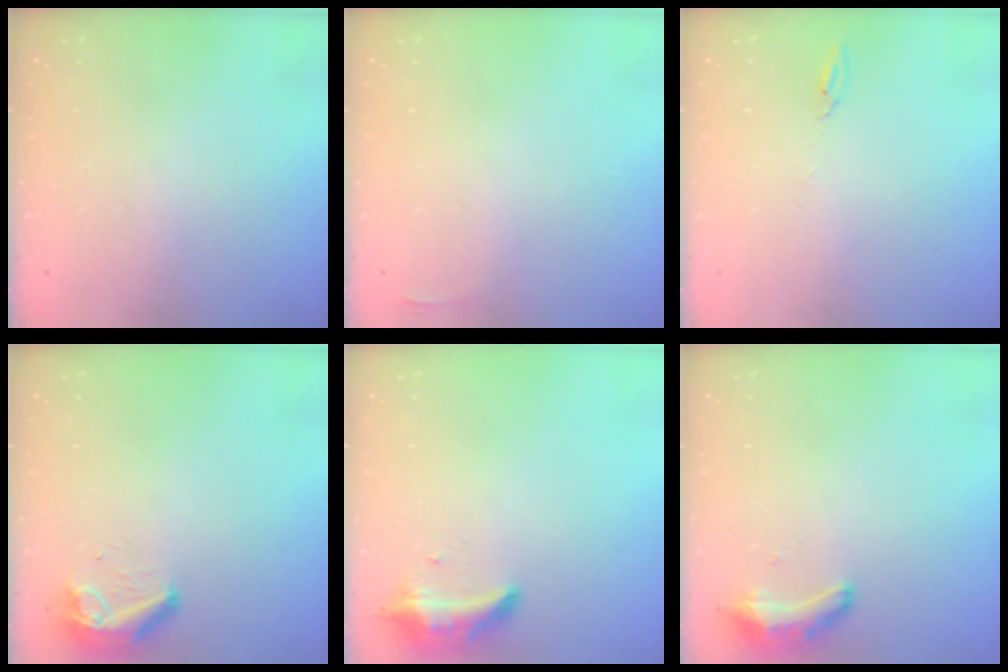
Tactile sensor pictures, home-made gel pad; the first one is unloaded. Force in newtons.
{"total": 3.3, "press": 2.7, "slide": 1.8}
{"total": 3.5, "press": 3.5, "slide": 0.4}
{"total": 8.4, "press": 8.2, "slide": 1.9}
{"total": 8.6, "press": 8.6, "slide": 1.1}
{"total": 8.8, "press": 8.7, "slide": 1.3}